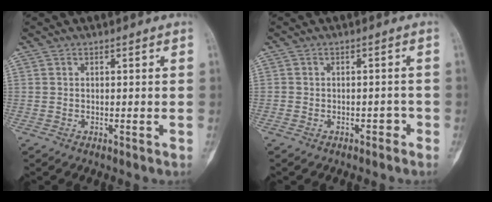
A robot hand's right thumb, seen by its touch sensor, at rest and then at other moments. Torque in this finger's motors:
{"motor_torque": [0.06, -0.40, -0.16, -0.06, -0.03]}